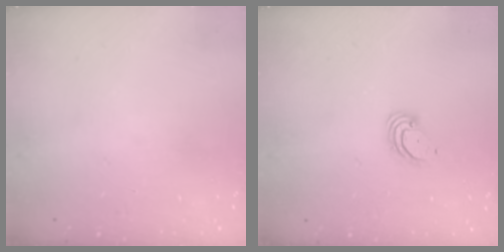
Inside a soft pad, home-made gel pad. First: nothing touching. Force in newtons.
{"total": 3.7, "press": 3.7, "slide": 0.3}